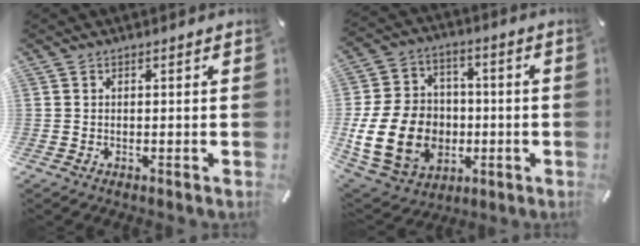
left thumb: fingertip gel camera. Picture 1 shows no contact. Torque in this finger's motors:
{"motor_torque": [0.53, 1.80, 1.60, -1.16, 0.33]}